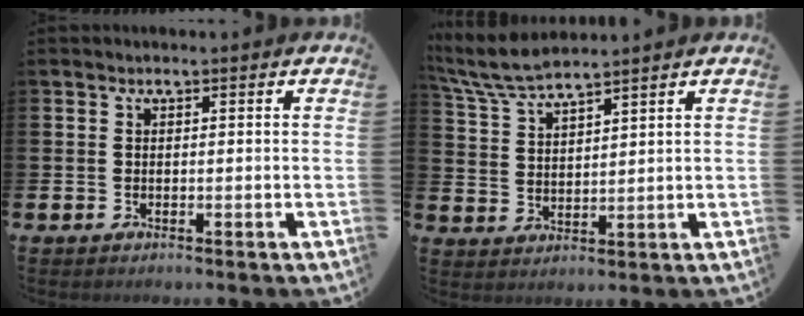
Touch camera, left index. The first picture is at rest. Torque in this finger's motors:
{"motor_torque": [0.72, -0.79, 0.45, 0.20]}